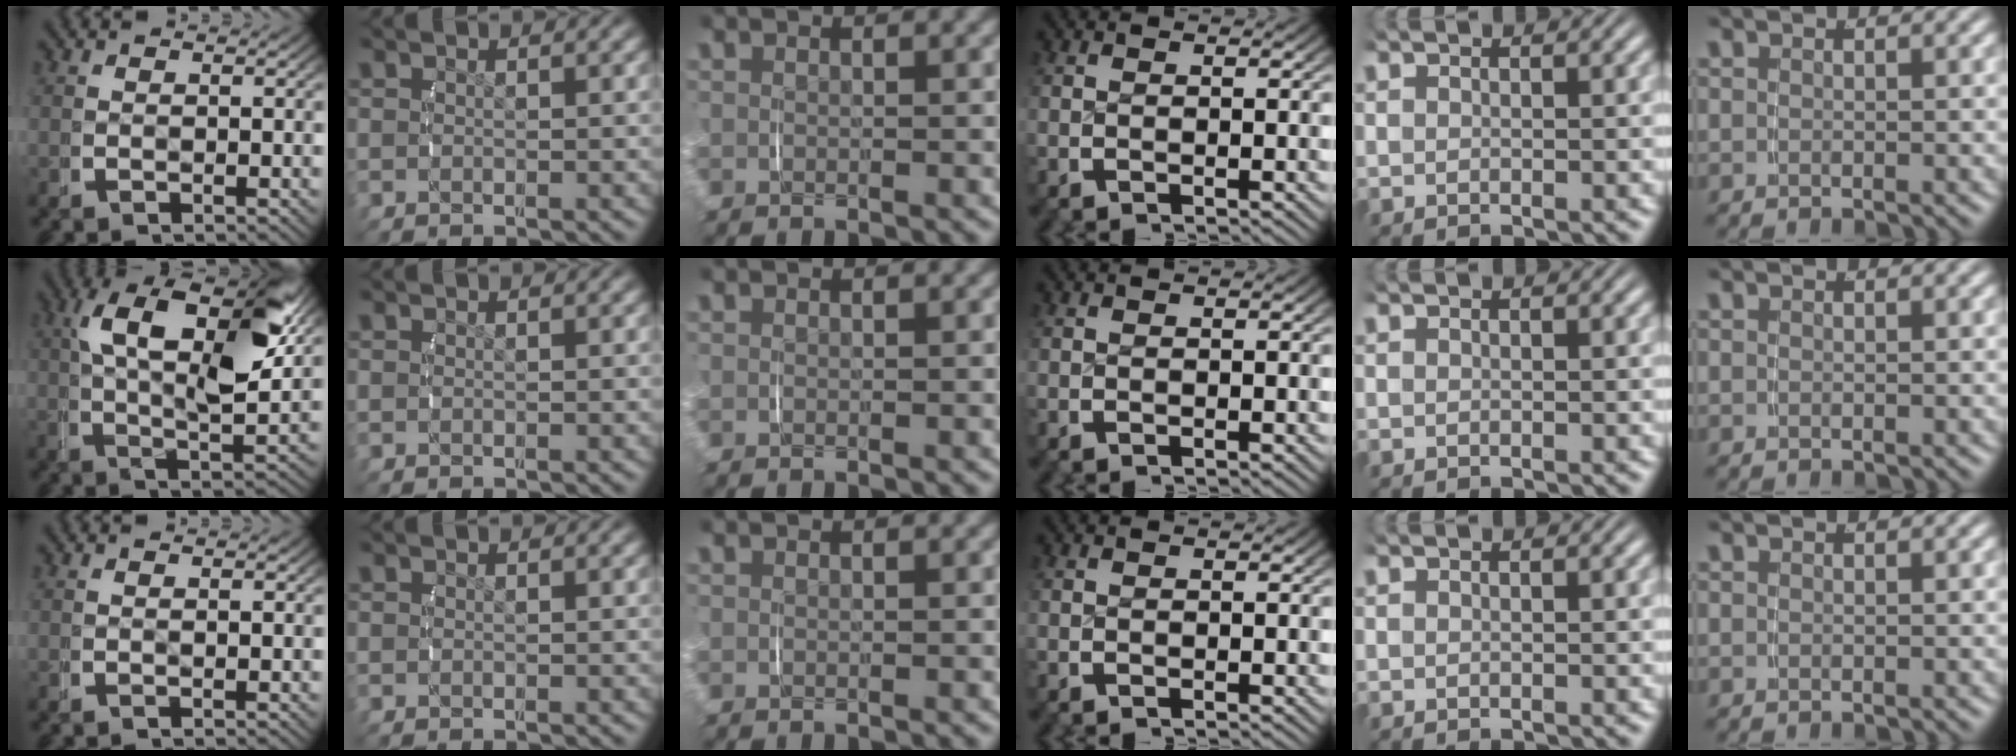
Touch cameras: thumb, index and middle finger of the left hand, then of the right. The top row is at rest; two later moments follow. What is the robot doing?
{"motion": "lift_and_place", "object": "jar lid"}